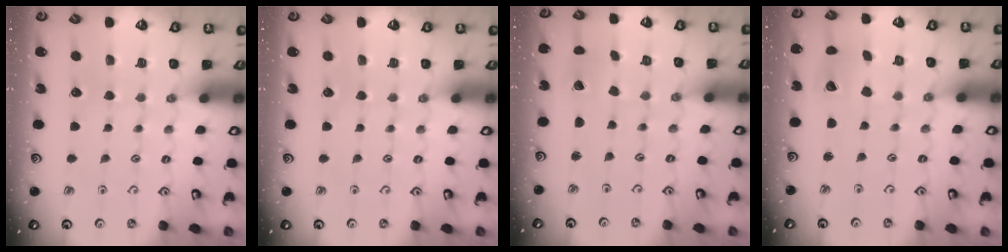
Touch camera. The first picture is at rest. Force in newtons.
{"total": 0.0}
{"total": 1.5, "press": 1.5, "slide": 0.2}
{"total": 4.9, "press": 4.9, "slide": 0.6}